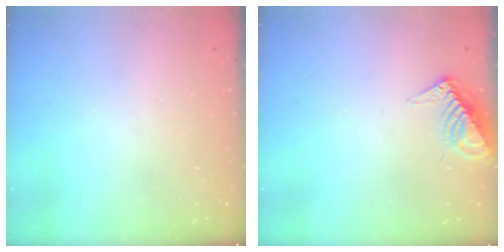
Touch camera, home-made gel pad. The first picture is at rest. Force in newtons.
{"total": 7.9, "press": 7.9, "slide": 0.6}